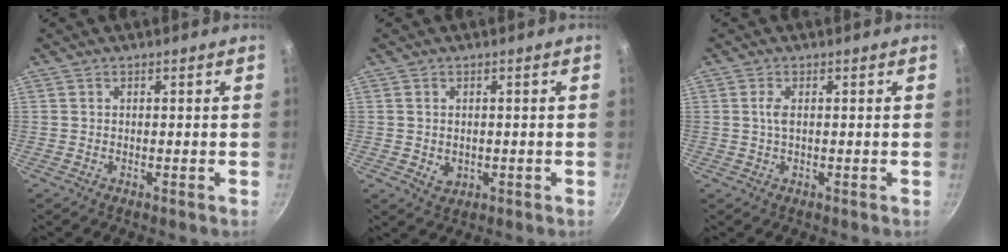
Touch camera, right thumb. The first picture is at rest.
{"total": 2.7, "force": [0.0, 2.2, 1.5], "torque": [-0.024, -0.003, 0.007]}
{"total": 1.9, "force": [0.3, 0.7, 1.7], "torque": [-0.040, 0.002, 0.006]}